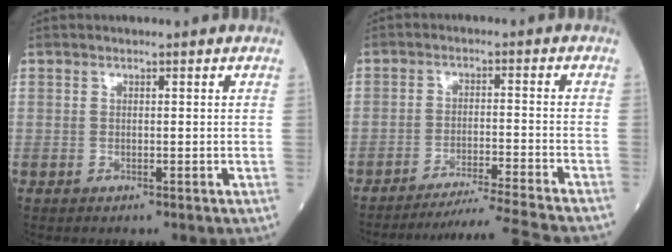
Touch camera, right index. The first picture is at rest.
{"total": 12.1, "force": [-11.1, -3.2, 3.2], "torque": [-0.030, -0.027, -0.174]}